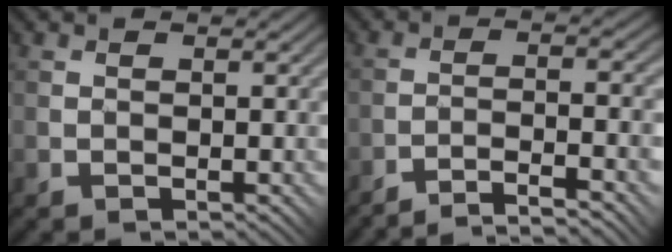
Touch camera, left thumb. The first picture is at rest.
{"total": 6.6, "force": [-5.2, -0.3, 4.1], "torque": [-0.063, 0.020, -0.087]}